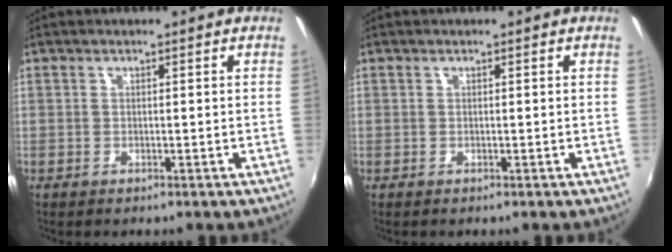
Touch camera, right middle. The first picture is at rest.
{"total": 0.0}